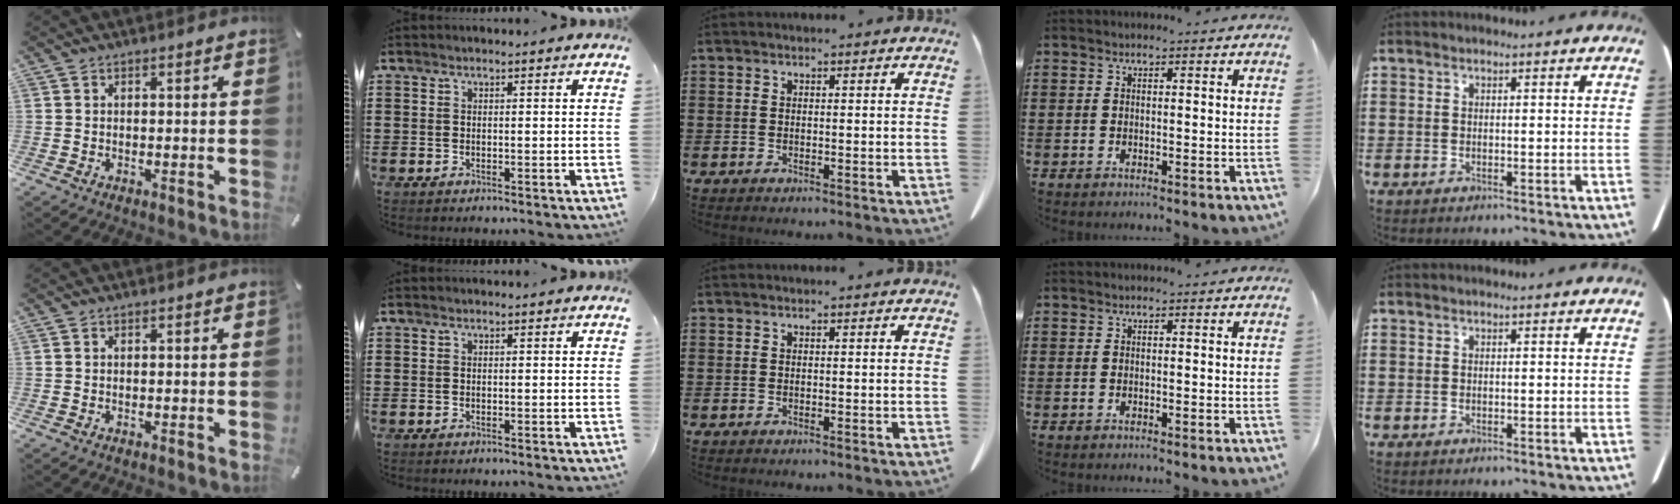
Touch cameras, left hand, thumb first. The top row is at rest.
{}